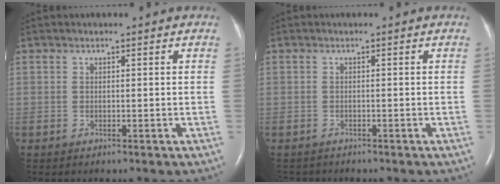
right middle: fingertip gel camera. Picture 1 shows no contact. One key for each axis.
{"total": 2.9, "fx": -2.7, "fy": 1.0, "fz": 0.2, "tx": -0.004, "ty": -0.007, "tz": -0.039}